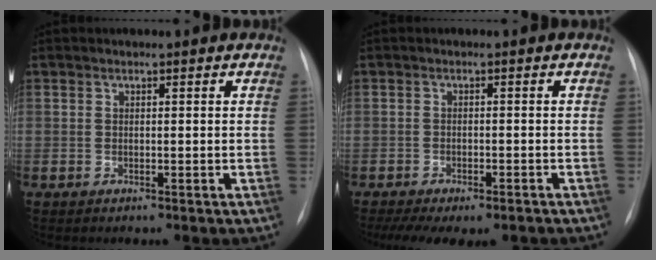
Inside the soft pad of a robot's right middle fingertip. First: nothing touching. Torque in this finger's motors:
{"motor_torque": [0.49, -0.75, 0.06, 0.00]}